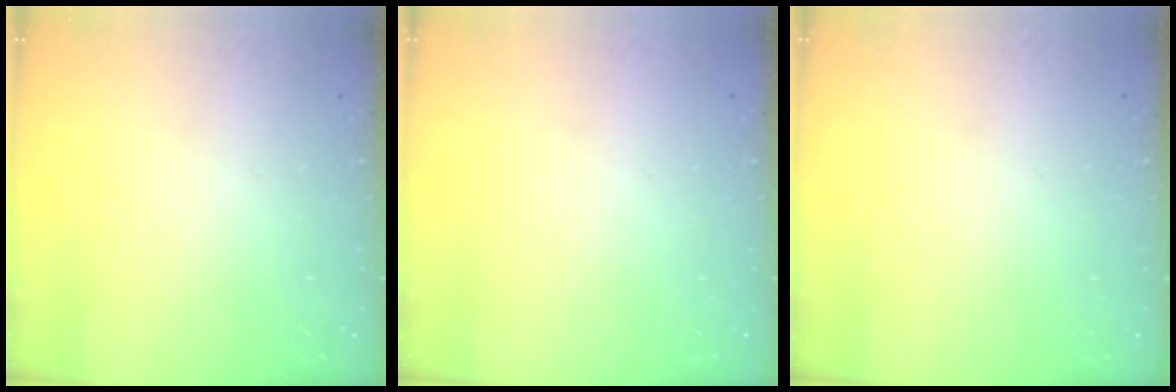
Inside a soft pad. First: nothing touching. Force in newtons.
{"total": 0.0}
{"total": 0.0}